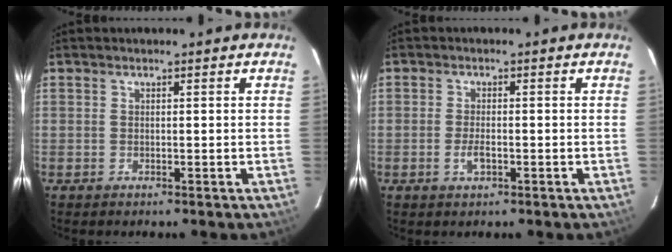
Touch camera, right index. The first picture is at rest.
{"total": 2.5, "force": [-0.9, 1.1, 2.0], "torque": [-0.041, 0.000, -0.015]}